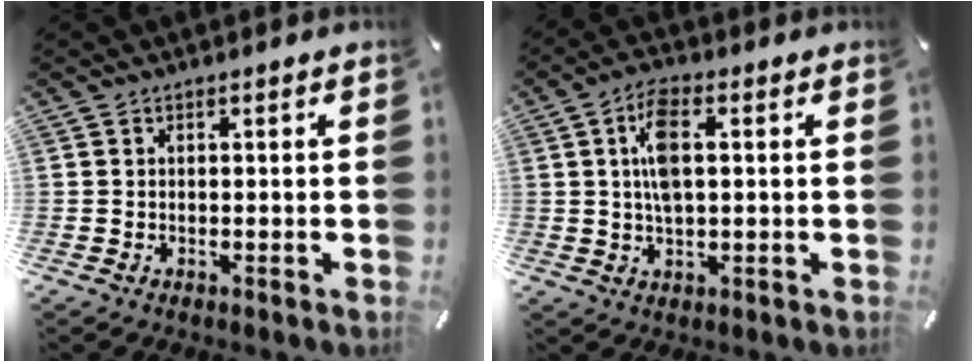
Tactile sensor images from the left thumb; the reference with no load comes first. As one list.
[{"total": 7.9, "force": [1.2, 3.5, 7.0], "torque": [-0.141, 0.006, 0.016]}]